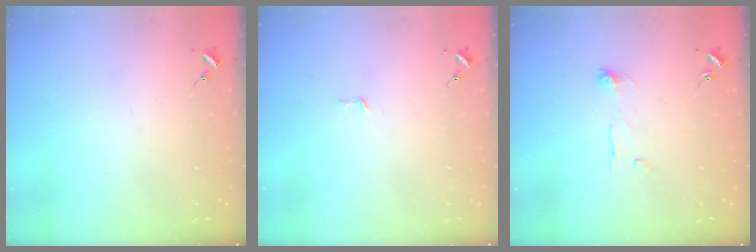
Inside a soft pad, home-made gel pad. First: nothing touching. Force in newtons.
{"total": 2.4, "press": 2.4, "slide": 0.2}
{"total": 6.2, "press": 6.2, "slide": 0.4}